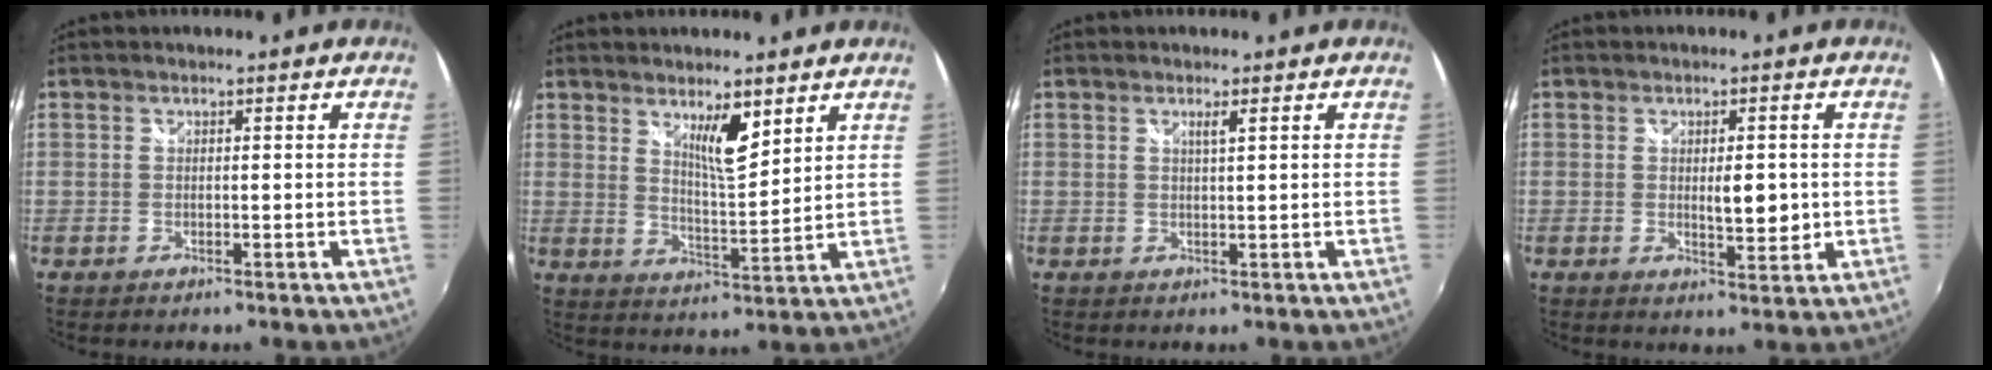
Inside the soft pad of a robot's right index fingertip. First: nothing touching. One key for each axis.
{"total": 6.7, "fx": 4.4, "fy": 1.4, "fz": 4.8, "tx": -0.077, "ty": -0.007, "tz": 0.073}
{"total": 1.2, "fx": 0.6, "fy": -0.3, "fz": 1.0, "tx": -0.016, "ty": 0.000, "tz": 0.010}
{"total": 4.8, "fx": 0.0, "fy": 1.9, "fz": 4.4, "tx": -0.065, "ty": -0.007, "tz": 0.004}